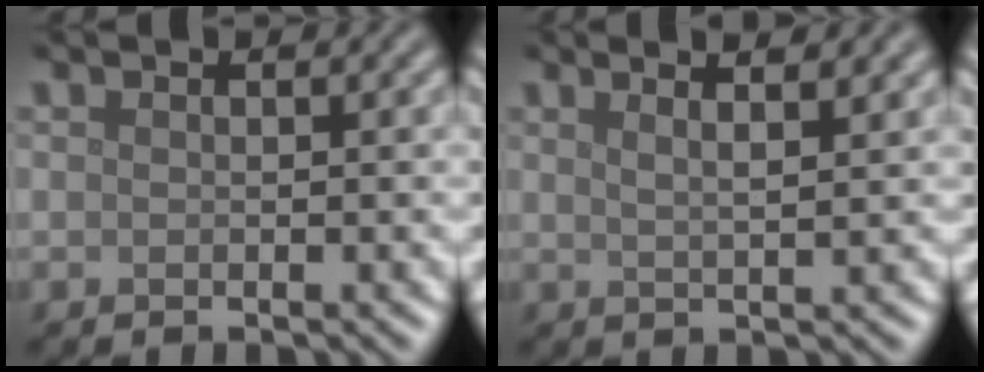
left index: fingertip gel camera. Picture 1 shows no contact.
{"total": 5.1, "force": [3.3, 1.9, 3.4], "torque": [-0.023, 0.031, 0.013]}